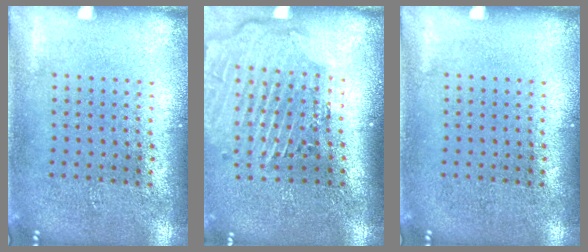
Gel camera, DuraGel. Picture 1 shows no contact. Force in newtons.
{"total": 2.8, "press": 2.3, "slide": 1.7}
{"total": 0.0}